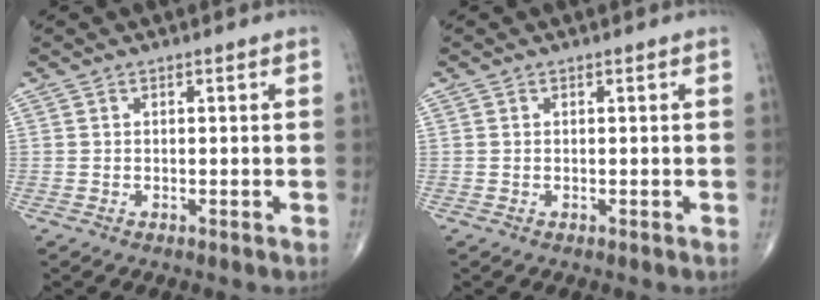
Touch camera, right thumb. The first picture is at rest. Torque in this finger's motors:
{"motor_torque": [1.24, 2.19, 0.04, -0.10, -0.02]}